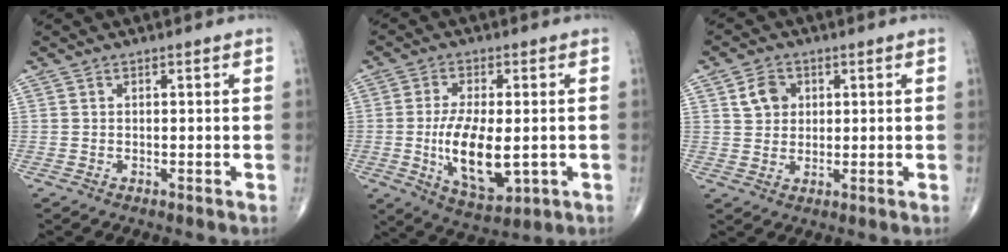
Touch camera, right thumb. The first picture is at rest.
{"total": 12.7, "force": [-1.8, 5.8, 11.2], "torque": [-0.194, -0.015, -0.019]}
{"total": 4.9, "force": [1.6, 4.0, 2.3], "torque": [-0.020, -0.004, 0.027]}